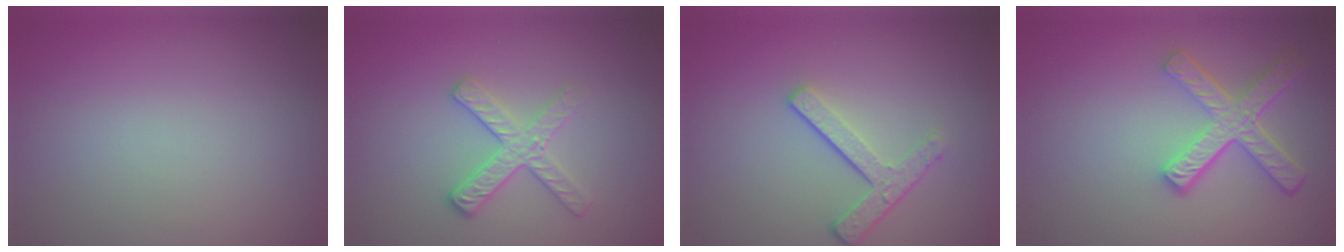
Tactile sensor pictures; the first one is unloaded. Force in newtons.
{"total": 2.8, "press": 2.6, "slide": 1.0}
{"total": 3.5, "press": 2.6, "slide": 2.3}
{"total": 4.9, "press": 3.7, "slide": 3.2}